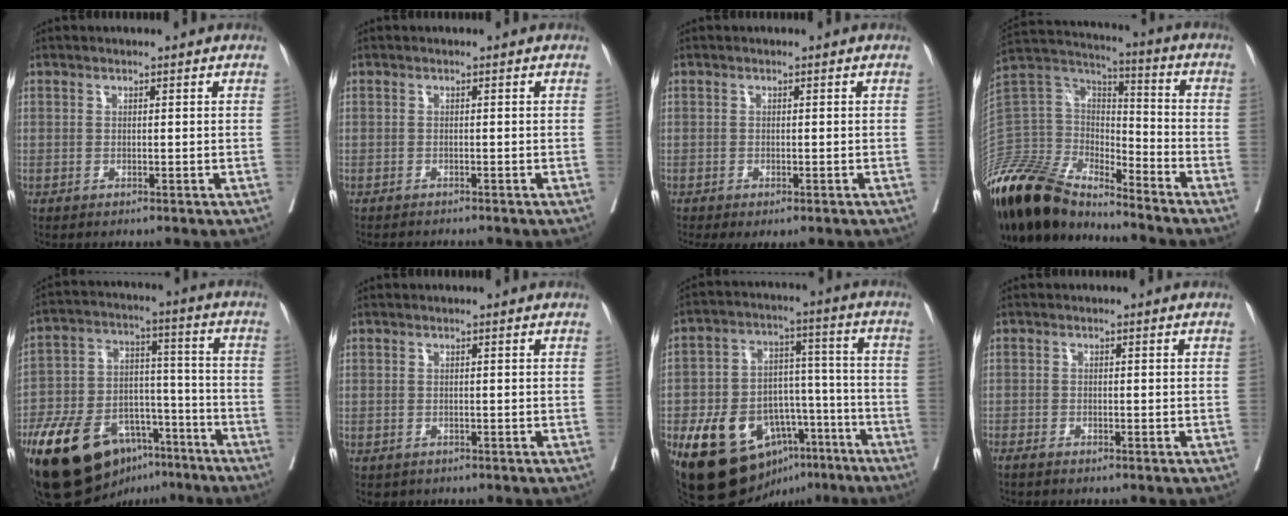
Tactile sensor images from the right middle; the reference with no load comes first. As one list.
[{"total": 2.3, "force": [-2.2, 0.0, 0.5], "torque": [-0.005, -0.005, -0.031]}, {"total": 3.8, "force": [-2.8, 1.3, 2.2], "torque": [-0.021, -0.011, -0.042]}, {"total": 22.9, "force": [-19.4, 6.6, 10.2], "torque": [-0.239, 0.002, -0.368]}, {"total": 22.1, "force": [-14.2, 10.9, 12.8], "torque": [-0.246, 0.015, -0.240]}, {"total": 1.1, "force": [-0.6, 0.8, 0.3], "torque": [-0.007, 0.001, -0.003]}, {"total": 19.4, "force": [-10.9, 11.7, 10.9], "torque": [-0.174, 0.049, -0.162]}, {"total": 1.6, "force": [-1.4, 0.1, 0.8], "torque": [-0.015, -0.003, -0.022]}]